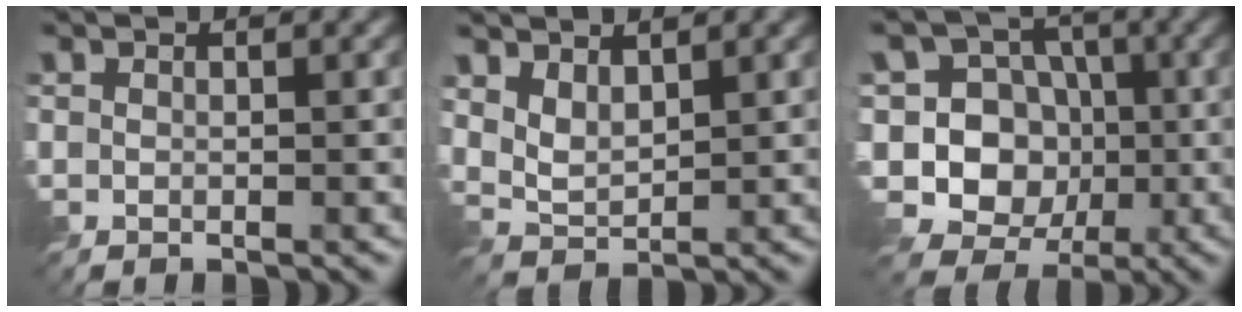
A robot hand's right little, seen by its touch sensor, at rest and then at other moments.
{"total": 2.8, "force": [1.5, 1.5, 1.8], "torque": [-0.044, -0.003, 0.034]}
{"total": 11.7, "force": [-1.3, 10.9, 4.2], "torque": [-0.120, 0.044, -0.054]}